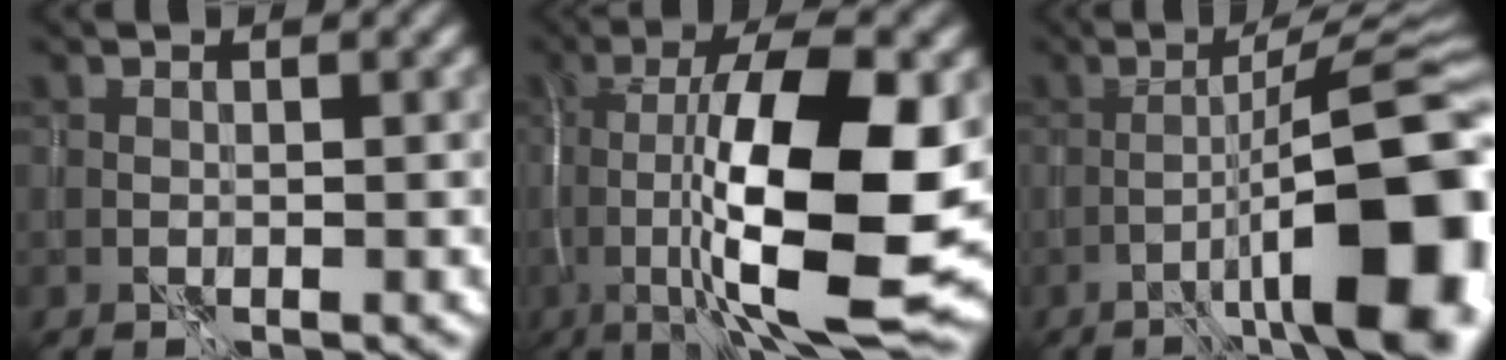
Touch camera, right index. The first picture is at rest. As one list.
[{"total": 13.7, "force": [-1.4, 3.3, 13.2], "torque": [-0.211, 0.004, -0.028]}, {"total": 12.2, "force": [-4.3, 1.4, 11.3], "torque": [-0.155, 0.026, -0.062]}]